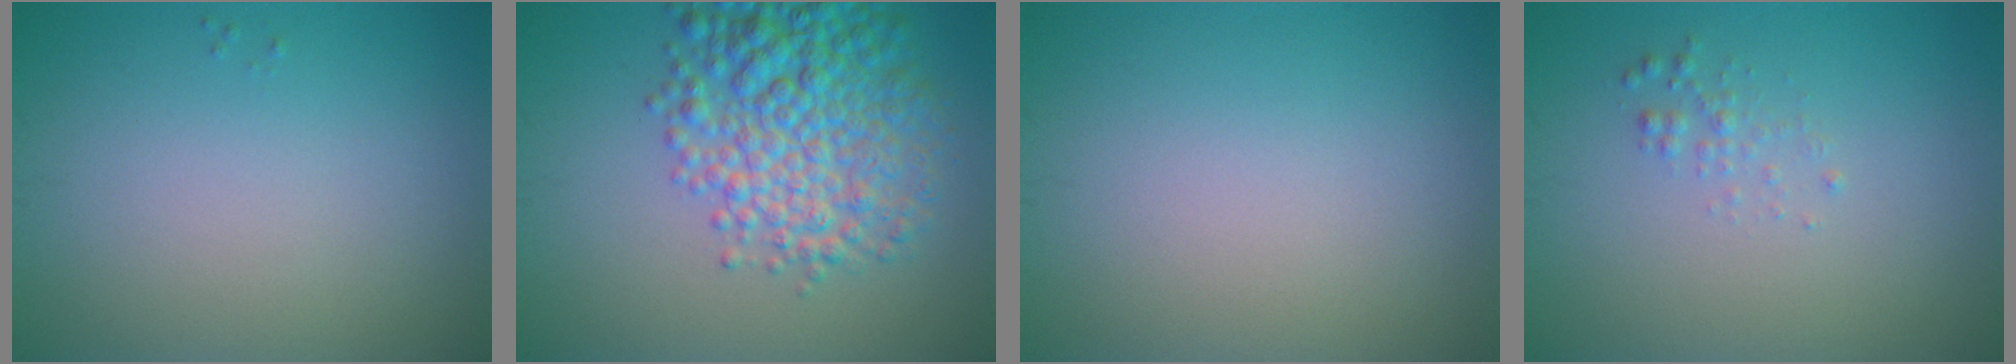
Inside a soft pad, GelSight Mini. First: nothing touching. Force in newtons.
{"total": 7.5, "press": 7.5, "slide": 0.2}
{"total": 0.0}
{"total": 0.9, "press": 0.9, "slide": 0.1}